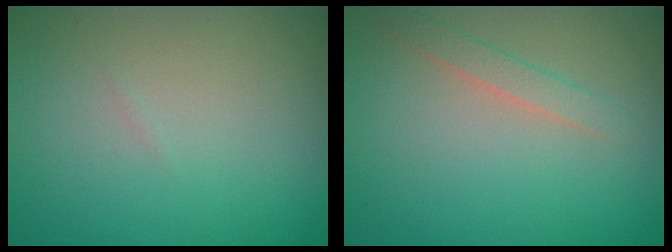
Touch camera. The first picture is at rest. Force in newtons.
{"total": 1.3, "press": 1.3, "slide": 0.1}